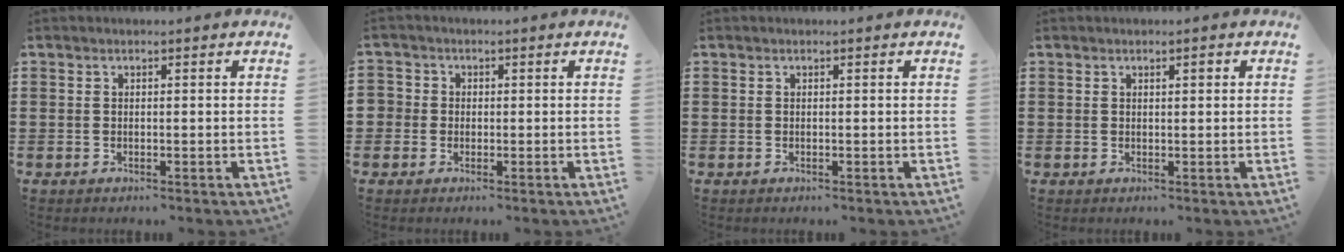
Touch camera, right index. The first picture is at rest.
{"total": 1.9, "force": [-0.3, 1.8, 0.2], "torque": [-0.013, 0.008, -0.009]}
{"total": 0.0}
{"total": 0.8, "force": [0.4, 0.2, 0.7], "torque": [-0.013, 0.003, 0.006]}